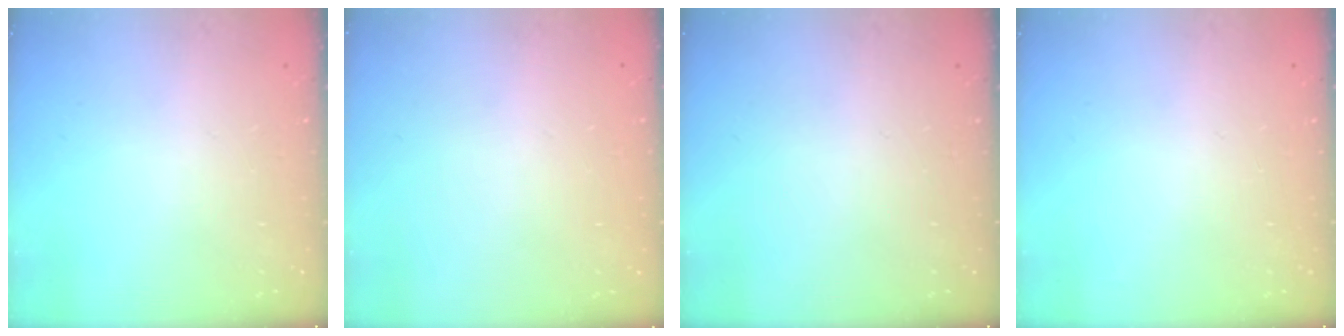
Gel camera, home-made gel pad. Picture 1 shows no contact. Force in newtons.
{"total": 0.0}
{"total": 0.0}
{"total": 0.0}